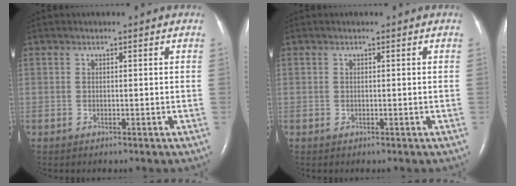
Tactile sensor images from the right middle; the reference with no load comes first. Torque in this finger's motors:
{"motor_torque": [0.15, -0.04, -0.05, -0.01]}